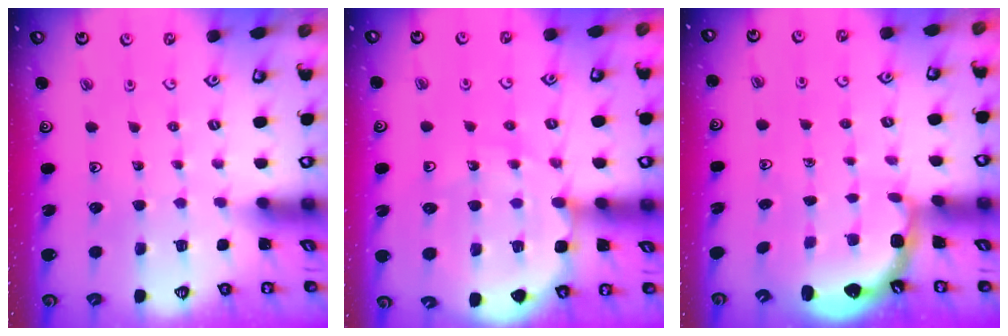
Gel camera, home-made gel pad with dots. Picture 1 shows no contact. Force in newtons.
{"total": 12.4, "press": 12.0, "slide": 2.7}
{"total": 2.5, "press": 2.1, "slide": 1.4}